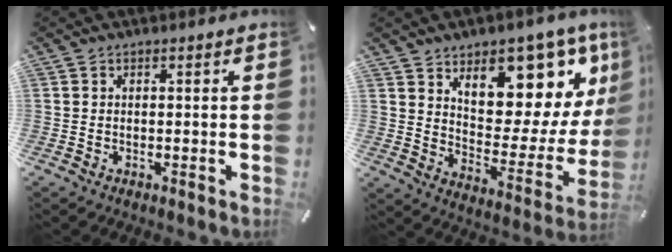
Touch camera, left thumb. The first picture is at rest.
{"total": 14.1, "force": [9.9, 8.1, 5.8], "torque": [-0.056, -0.108, 0.167]}